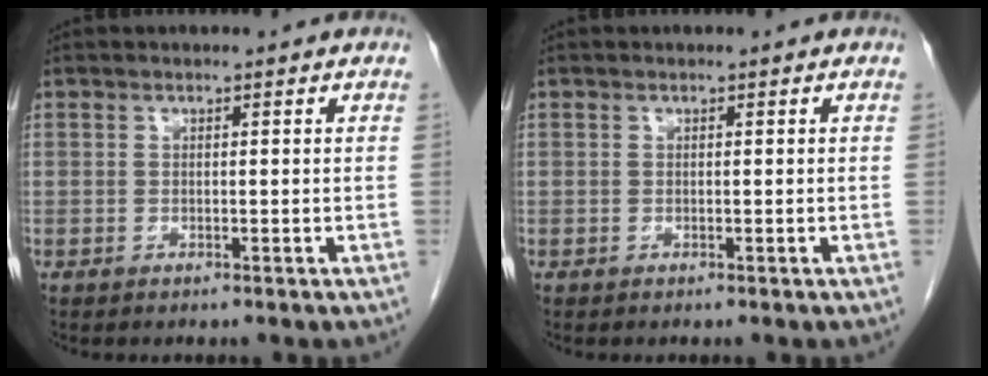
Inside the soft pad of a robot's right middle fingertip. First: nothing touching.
{"total": 0.0}